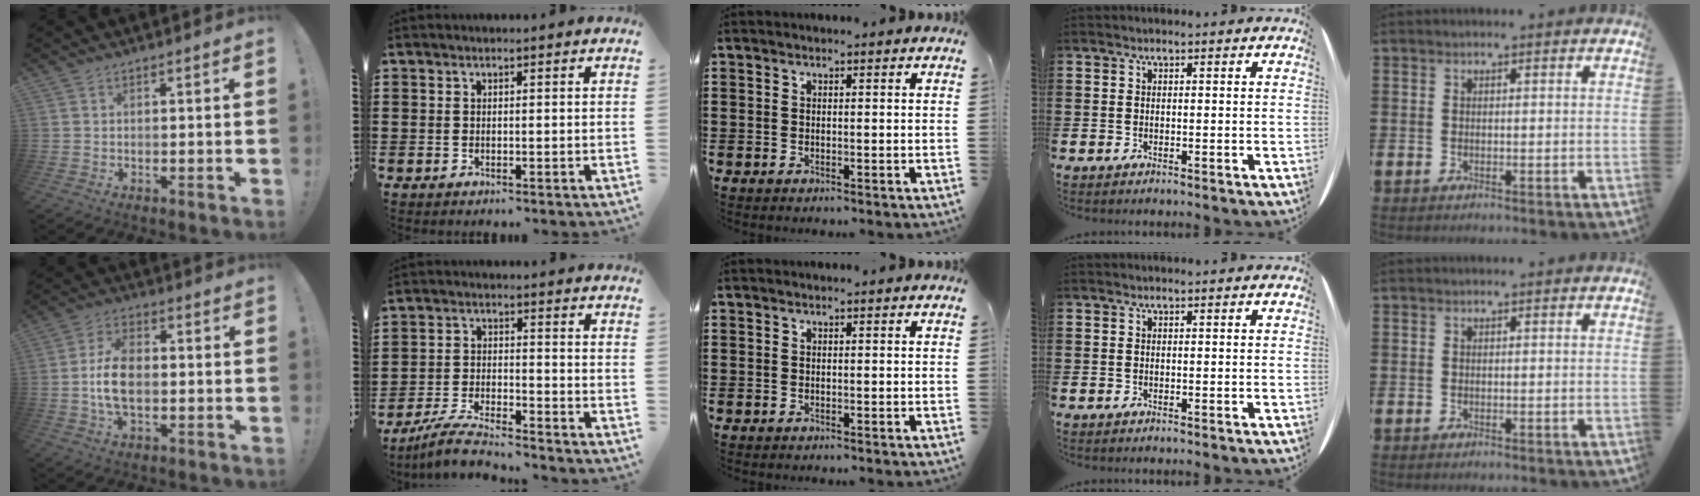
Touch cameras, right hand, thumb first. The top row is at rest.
{"thumb": {"total": 10.4, "force": [-1.0, 6.4, 8.1], "torque": [-0.144, 0.005, -0.017]}, "index": {"total": 5.9, "force": [-5.5, 0.3, 1.9], "torque": [-0.050, -0.004, -0.109]}}